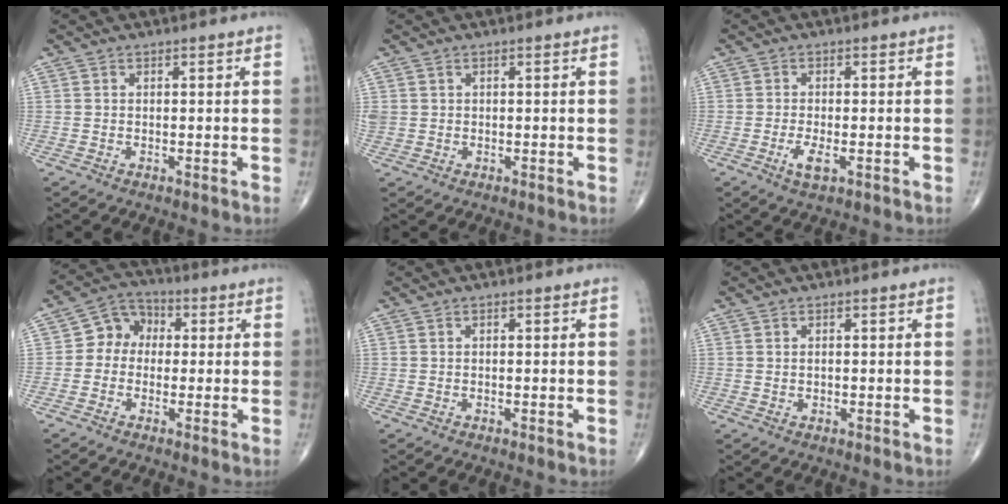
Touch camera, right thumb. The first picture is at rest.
{"total": 1.6, "force": [0.5, 1.4, 0.6], "torque": [-0.011, 0.002, 0.012]}
{"total": 3.5, "force": [-1.3, 1.2, 3.0], "torque": [-0.060, -0.005, -0.023]}
{"total": 6.9, "force": [0.1, 5.8, 3.7], "torque": [-0.034, 0.024, -0.014]}
{"total": 0.0}
{"total": 0.5, "force": [0.0, 0.3, 0.4], "torque": [-0.008, -0.002, 0.002]}